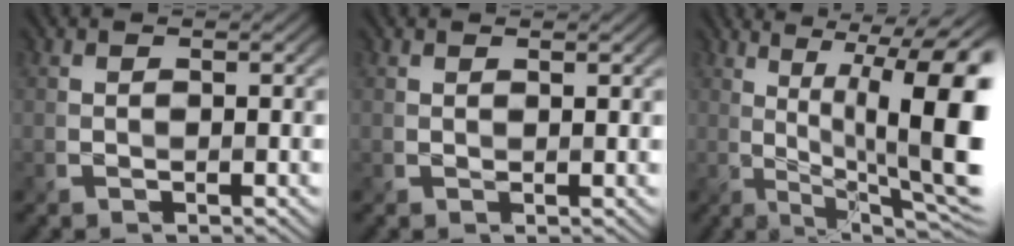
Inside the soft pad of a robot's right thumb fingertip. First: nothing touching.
{"total": 0.6, "force": [0.6, 0.1, 0.1], "torque": [-0.004, -0.002, 0.011]}
{"total": 14.3, "force": [0.9, 4.4, 13.6], "torque": [-0.185, 0.012, 0.016]}